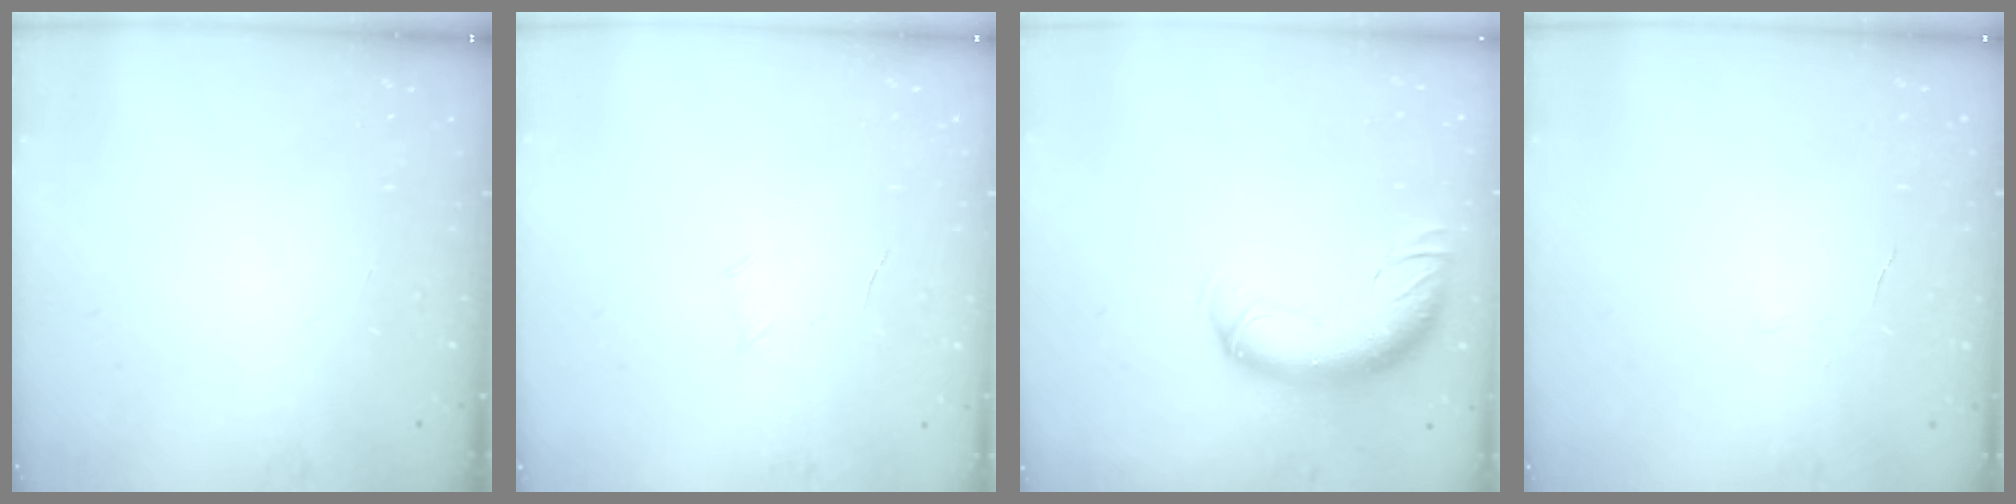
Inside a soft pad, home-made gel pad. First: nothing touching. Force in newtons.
{"total": 3.0, "press": 2.9, "slide": 0.8}
{"total": 13.1, "press": 12.8, "slide": 2.9}
{"total": 3.6, "press": 3.5, "slide": 0.9}